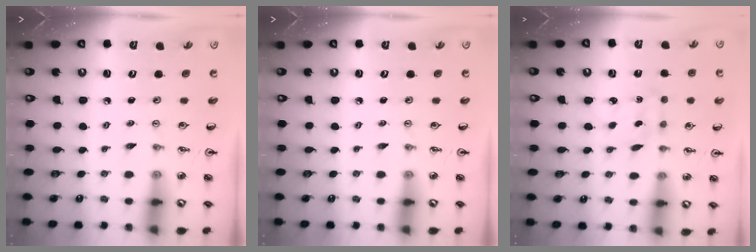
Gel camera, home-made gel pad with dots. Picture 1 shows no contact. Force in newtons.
{"total": 0.0}
{"total": 2.9, "press": 2.9, "slide": 0.6}